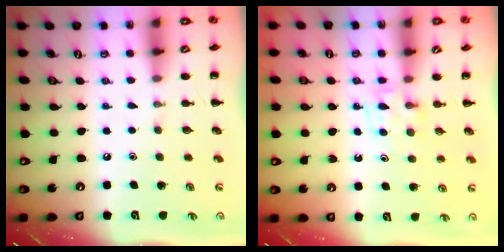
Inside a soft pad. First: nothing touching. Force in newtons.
{"total": 6.2, "press": 6.0, "slide": 1.4}